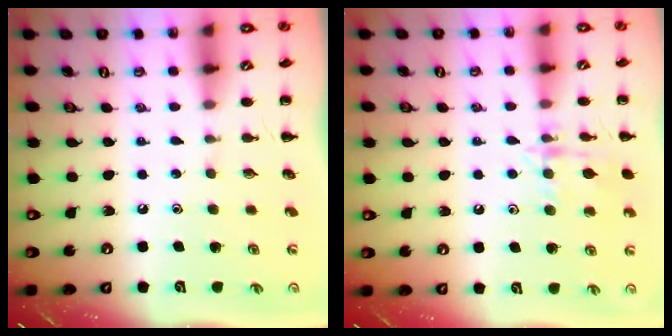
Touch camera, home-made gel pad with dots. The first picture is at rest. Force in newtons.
{"total": 11.7, "press": 11.7, "slide": 0.8}